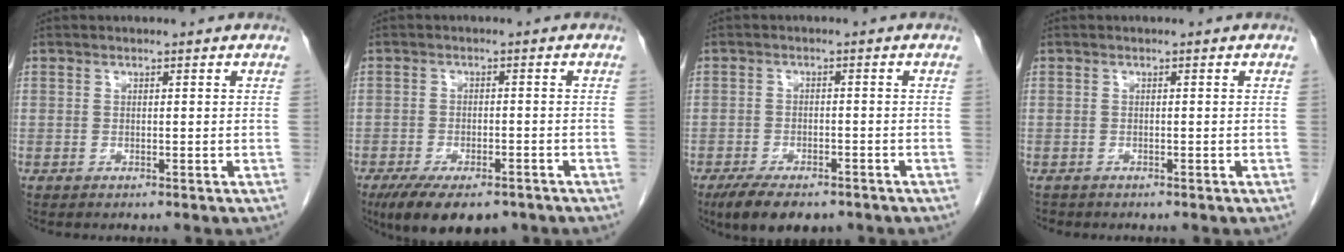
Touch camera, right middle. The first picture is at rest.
{"total": 10.8, "force": [-7.8, 4.2, 6.3], "torque": [-0.099, -0.010, -0.116]}
{"total": 8.4, "force": [-6.2, 3.4, 4.7], "torque": [-0.071, -0.006, -0.093]}
{"total": 0.7, "force": [-0.6, 0.4, 0.0], "torque": [-0.008, 0.000, -0.010]}